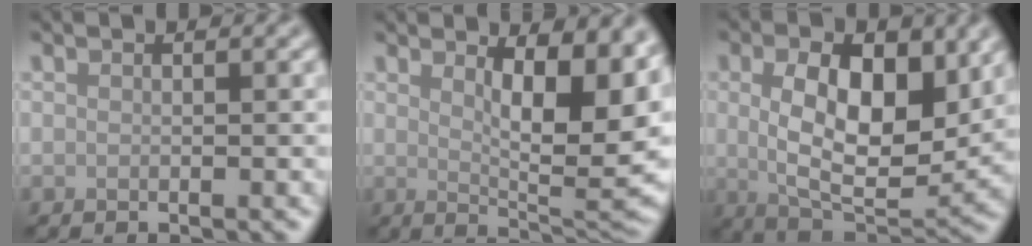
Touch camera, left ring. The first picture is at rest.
{"total": 9.8, "force": [2.7, 3.5, 8.8], "torque": [-0.112, -0.011, 0.046]}
{"total": 9.7, "force": [2.0, 5.0, 8.0], "torque": [-0.133, -0.005, 0.032]}